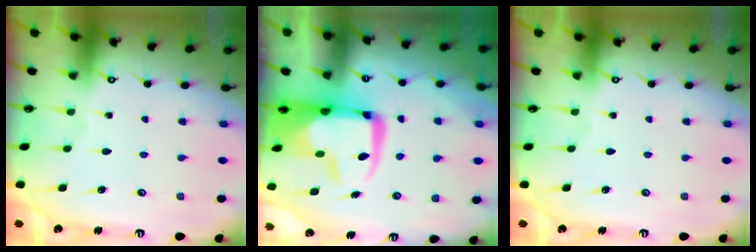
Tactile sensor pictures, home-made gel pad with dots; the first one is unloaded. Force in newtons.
{"total": 5.6, "press": 5.5, "slide": 1.0}
{"total": 0.0}